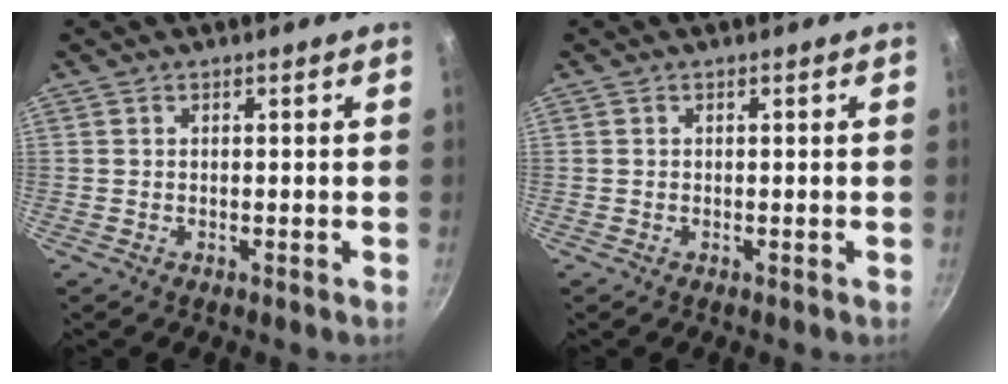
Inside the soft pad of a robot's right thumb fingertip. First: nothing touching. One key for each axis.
{"total": 0.0}